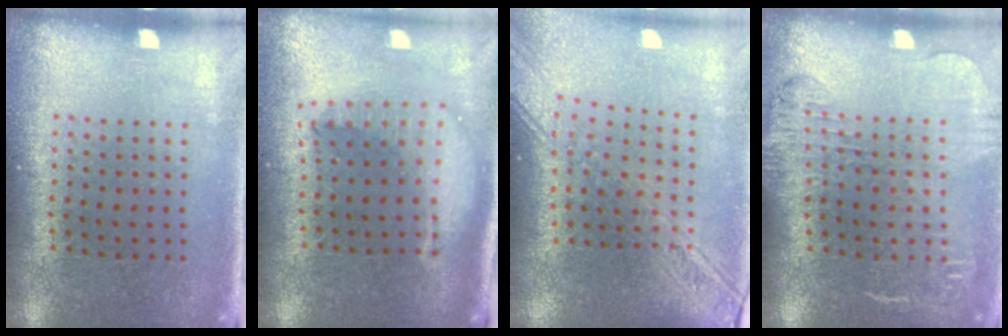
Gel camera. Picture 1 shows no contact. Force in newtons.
{"total": 2.2, "press": 1.7, "slide": 1.4}
{"total": 2.6, "press": 2.1, "slide": 1.6}
{"total": 1.7, "press": 1.5, "slide": 0.8}